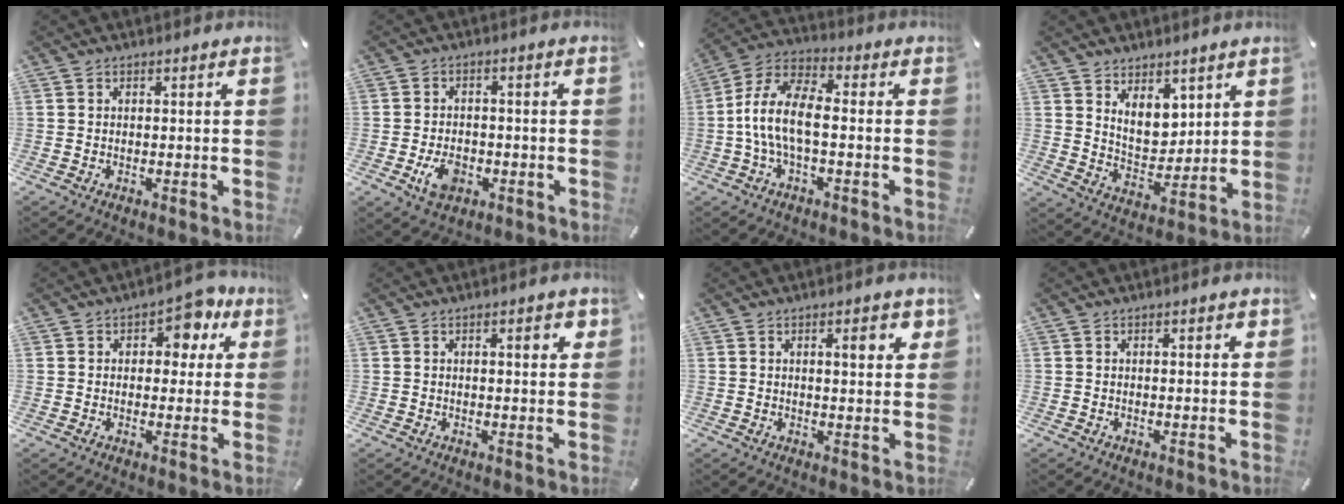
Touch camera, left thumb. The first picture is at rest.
{"total": 6.3, "force": [-2.3, 4.2, 4.1], "torque": [-0.083, 0.002, -0.045]}
{"total": 11.0, "force": [-1.9, 4.8, 9.7], "torque": [-0.201, 0.003, -0.034]}
{"total": 8.1, "force": [5.2, 5.5, 3.0], "torque": [-0.053, -0.034, 0.097]}
{"total": 7.2, "force": [3.1, 4.9, 4.1], "torque": [-0.031, -0.013, 0.044]}
{"total": 3.5, "force": [1.3, 1.1, 3.1], "torque": [-0.039, -0.003, 0.013]}
{"total": 5.3, "force": [2.2, 1.6, 4.5], "torque": [-0.060, -0.008, 0.029]}
{"total": 1.4, "force": [0.4, 0.5, 1.3], "torque": [-0.017, 0.000, 0.003]}